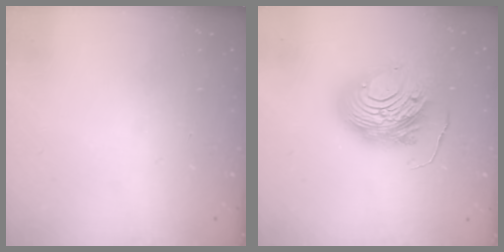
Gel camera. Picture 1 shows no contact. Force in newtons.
{"total": 14.9, "press": 14.8, "slide": 1.4}